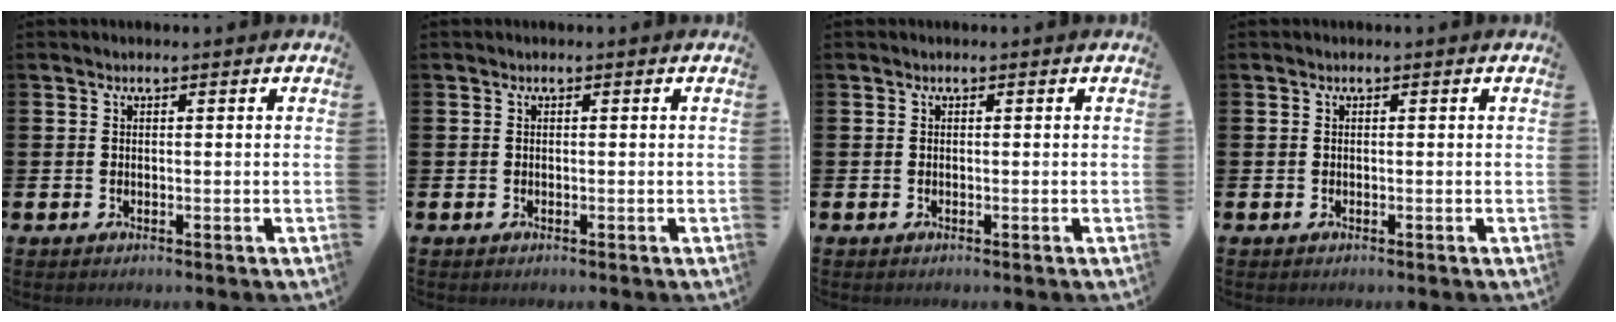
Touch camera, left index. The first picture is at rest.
{"total": 0.0}
{"total": 0.0}
{"total": 0.0}